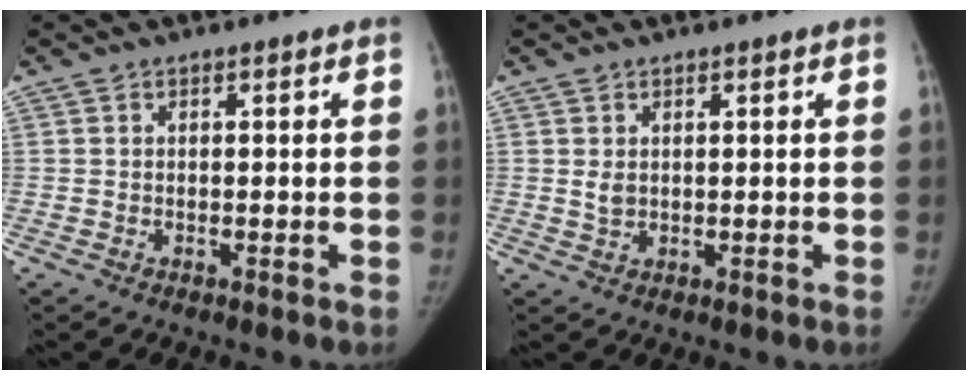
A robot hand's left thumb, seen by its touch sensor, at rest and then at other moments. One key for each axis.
{"total": 1.7, "fx": 0.6, "fy": 1.1, "fz": 1.1, "tx": -0.014, "ty": -0.008, "tz": 0.016}